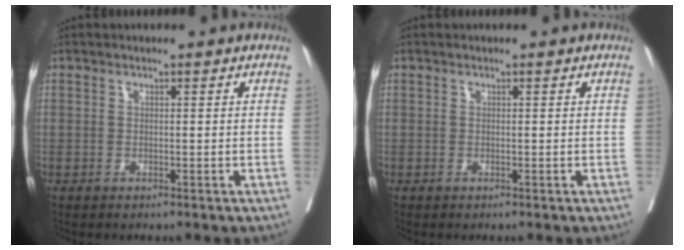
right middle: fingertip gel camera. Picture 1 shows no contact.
{"total": 0.0}